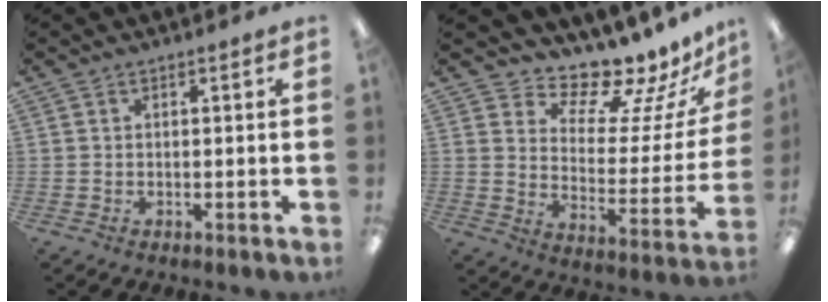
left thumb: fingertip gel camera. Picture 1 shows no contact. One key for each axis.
{"total": 13.8, "fx": 12.7, "fy": 3.7, "fz": 3.7, "tx": -0.060, "ty": -0.121, "tz": 0.217}